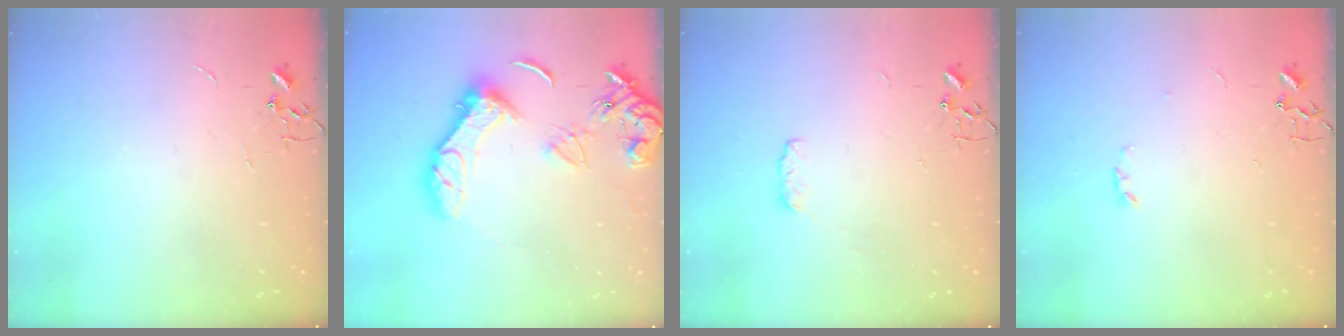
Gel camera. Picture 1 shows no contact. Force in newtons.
{"total": 14.9, "press": 14.8, "slide": 1.9}
{"total": 3.7, "press": 3.6, "slide": 0.6}
{"total": 2.8, "press": 2.7, "slide": 0.5}